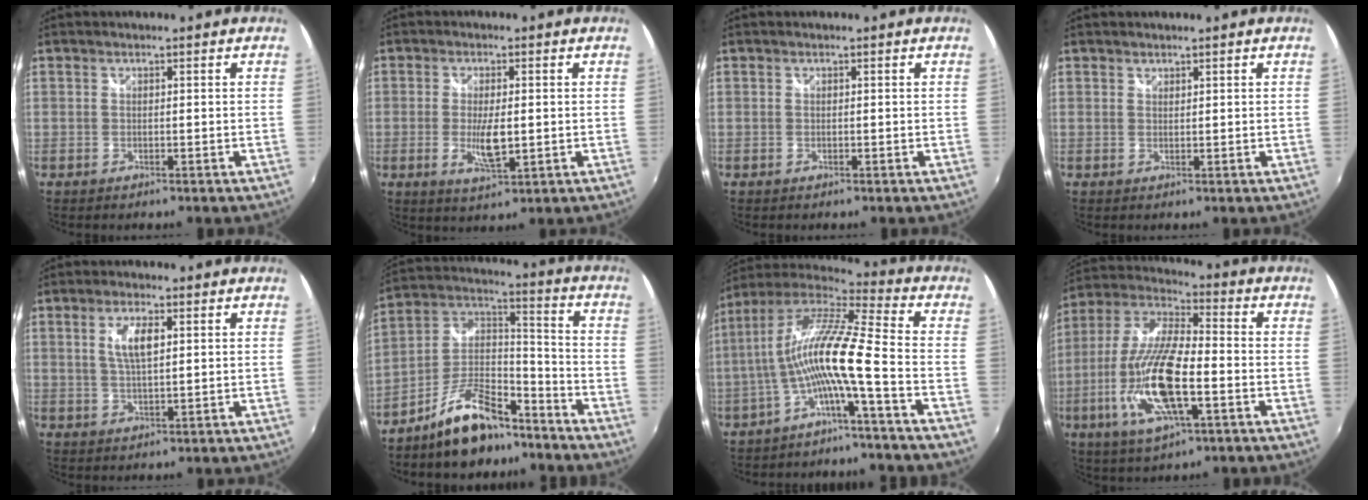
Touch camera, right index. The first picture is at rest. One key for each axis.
{"total": 5.9, "fx": -0.7, "fy": 2.1, "fz": 5.5, "tx": -0.105, "ty": -0.011, "tz": -0.011}
{"total": 0.0}
{"total": 0.7, "fx": 0.6, "fy": 0.2, "fz": 0.0, "tx": 0.001, "ty": 0.001, "tz": 0.012}
{"total": 5.1, "fx": 1.5, "fy": 1.6, "fz": 4.6, "tx": -0.087, "ty": 0.001, "tz": 0.030}
{"total": 13.8, "fx": -10.0, "fy": 5.7, "fz": 7.6, "tx": -0.157, "ty": 0.037, "tz": -0.169}
{"total": 12.7, "fx": -3.4, "fy": -0.2, "fz": 12.2, "tx": -0.220, "ty": 0.005, "tz": -0.072}
{"total": 18.6, "fx": -5.2, "fy": 6.0, "fz": 16.8, "tx": -0.349, "ty": -0.016, "tz": -0.102}